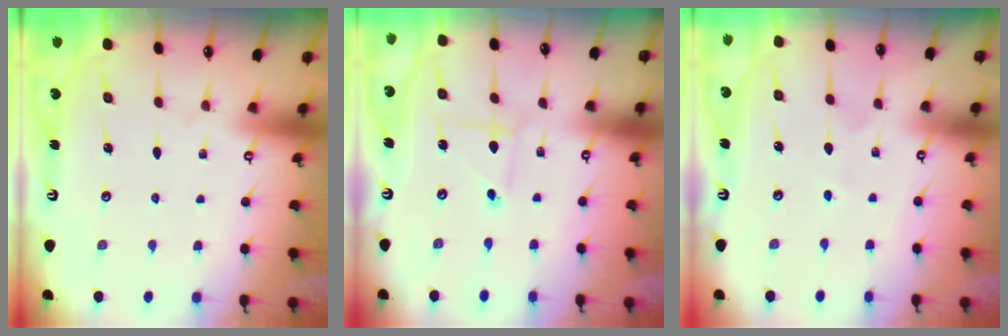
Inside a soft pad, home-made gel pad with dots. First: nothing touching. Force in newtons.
{"total": 1.4, "press": 1.3, "slide": 0.1}
{"total": 1.8, "press": 1.8, "slide": 0.4}